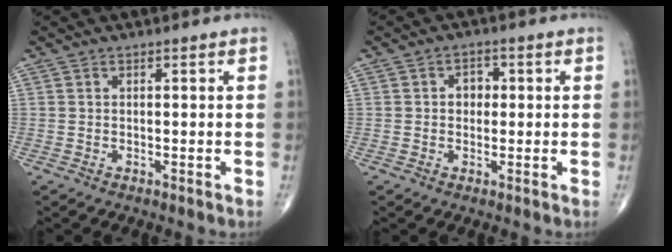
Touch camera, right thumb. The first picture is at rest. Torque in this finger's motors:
{"motor_torque": [0.02, 0.98, 0.37, 0.01, -0.02]}